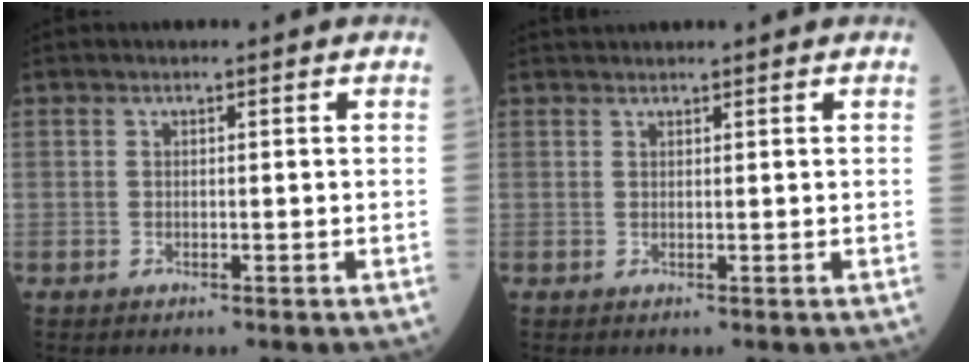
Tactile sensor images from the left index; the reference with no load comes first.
{"total": 1.9, "force": [1.9, -0.1, 0.3], "torque": [-0.005, 0.027, 0.038]}